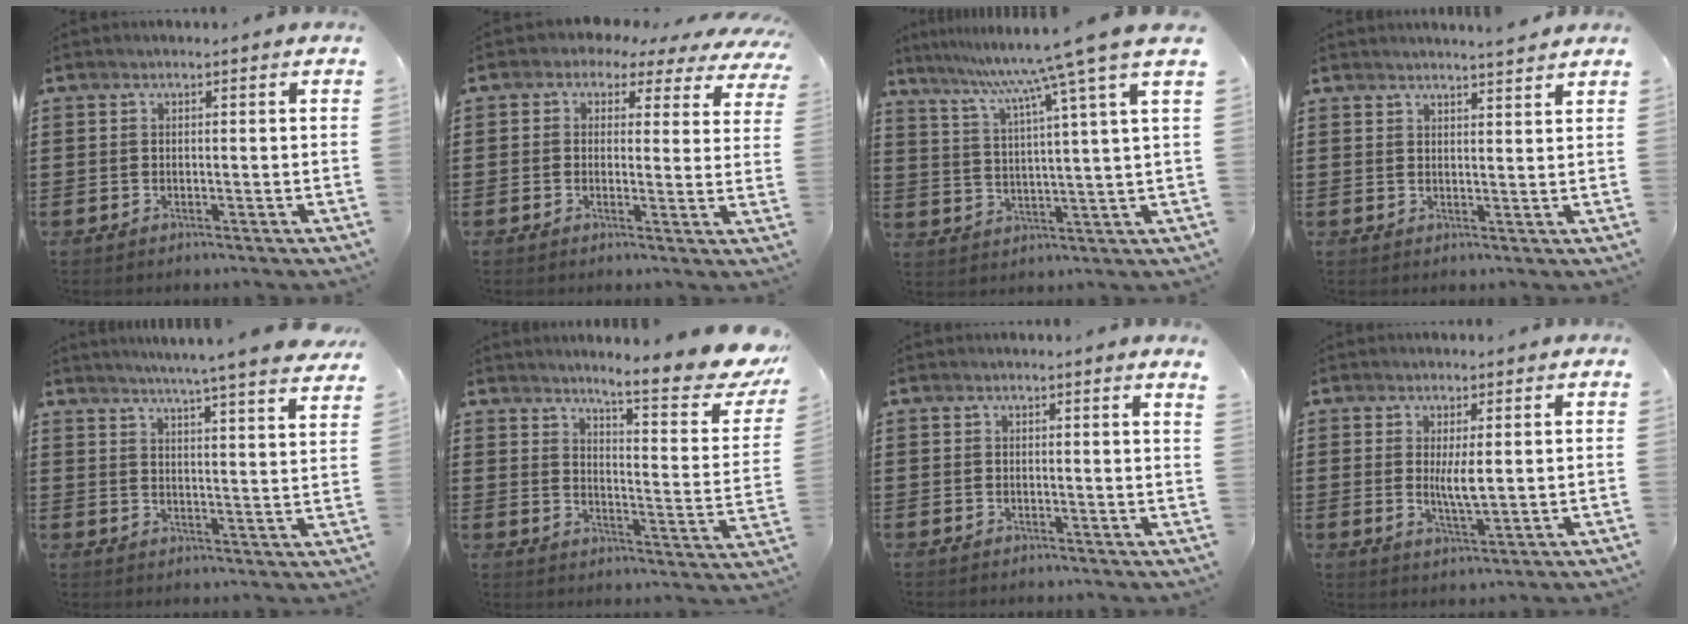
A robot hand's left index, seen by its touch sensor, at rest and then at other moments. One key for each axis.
{"total": 2.3, "fx": 1.4, "fy": 1.8, "fz": 0.5, "tx": -0.025, "ty": -0.010, "tz": 0.018}
{"total": 9.6, "fx": 7.5, "fy": -2.3, "fz": 5.5, "tx": -0.137, "ty": -0.048, "tz": 0.114}
{"total": 2.4, "fx": 2.4, "fy": -0.5, "fz": 0.1, "tx": -0.010, "ty": -0.007, "tz": 0.046}
{"total": 4.9, "fx": 4.6, "fy": -1.0, "fz": 1.4, "tx": -0.046, "ty": -0.034, "tz": 0.075}
{"total": 9.5, "fx": 7.6, "fy": 0.4, "fz": 5.6, "tx": -0.094, "ty": -0.057, "tz": 0.120}
{"total": 1.0, "fx": 0.9, "fy": -0.4, "fz": 0.4, "tx": -0.009, "ty": -0.005, "tz": 0.016}
{"total": 4.1, "fx": 0.8, "fy": 0.9, "fz": 4.0, "tx": -0.070, "ty": -0.005, "tz": 0.012}